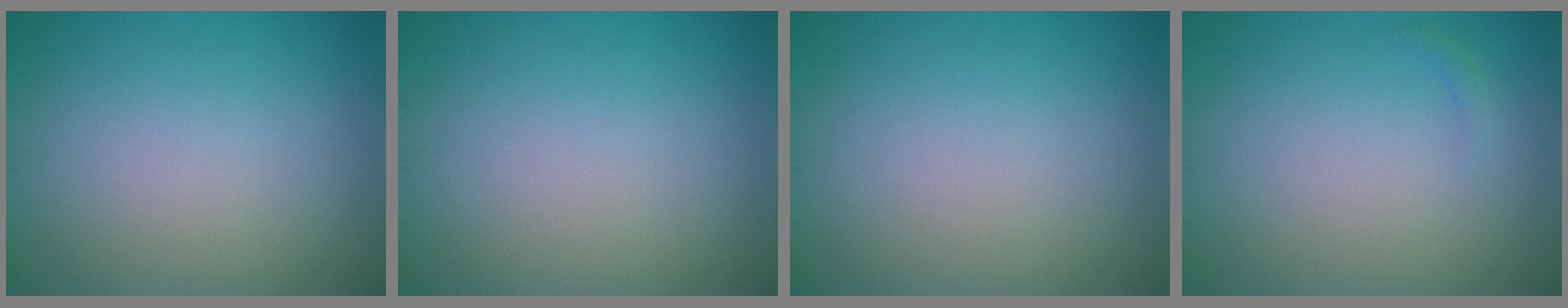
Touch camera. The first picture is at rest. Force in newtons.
{"total": 0.0}
{"total": 0.0}
{"total": 0.6, "press": 0.5, "slide": 0.1}